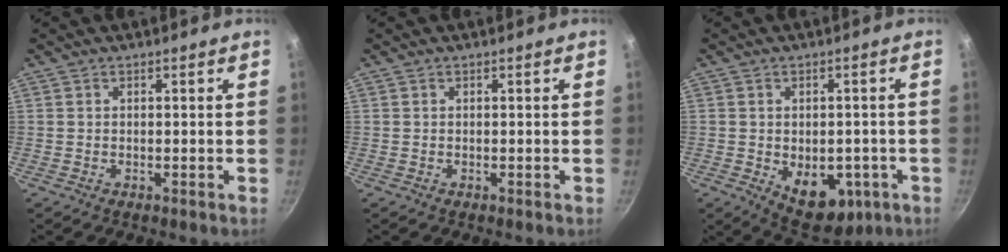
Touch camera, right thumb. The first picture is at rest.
{"total": 0.0}
{"total": 11.1, "force": [-3.2, 7.1, 8.0], "torque": [-0.064, -0.001, -0.026]}